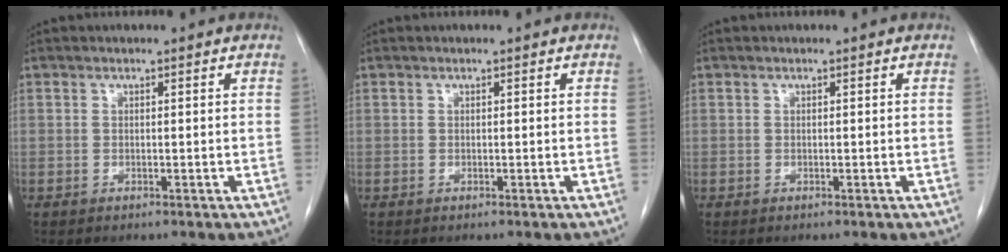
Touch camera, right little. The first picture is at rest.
{"total": 0.0}
{"total": 0.0}